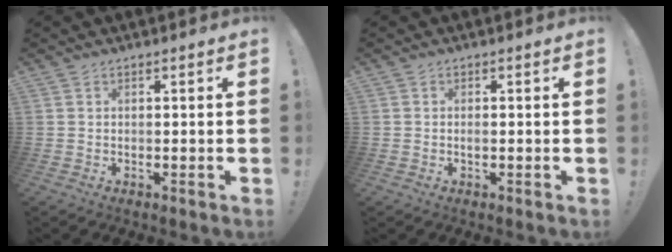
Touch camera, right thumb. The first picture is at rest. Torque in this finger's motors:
{"motor_torque": [1.85, 1.17, -0.06, -1.03, 0.03]}